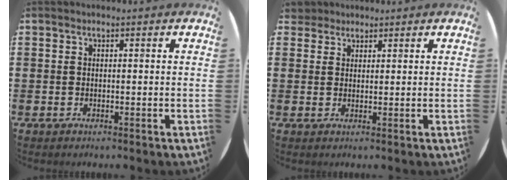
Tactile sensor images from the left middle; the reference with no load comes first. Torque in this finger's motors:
{"motor_torque": [0.31, -0.25, -0.08, 0.00]}